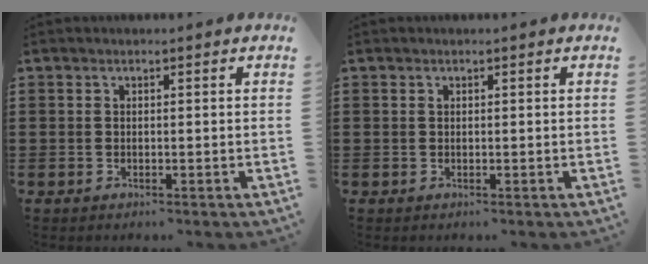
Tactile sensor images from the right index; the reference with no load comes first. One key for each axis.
{"total": 0.0}